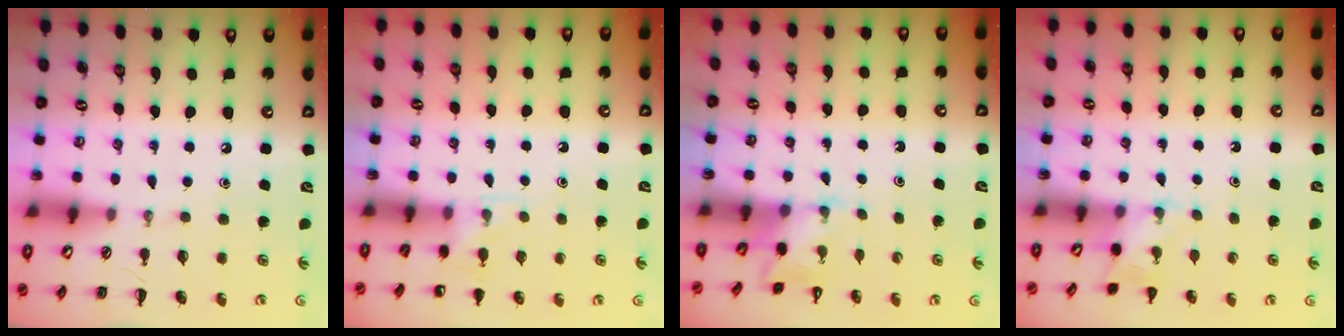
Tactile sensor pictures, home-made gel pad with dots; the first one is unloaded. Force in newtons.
{"total": 4.6, "press": 4.4, "slide": 1.4}
{"total": 2.0, "press": 2.0, "slide": 0.5}
{"total": 3.5, "press": 3.4, "slide": 1.0}